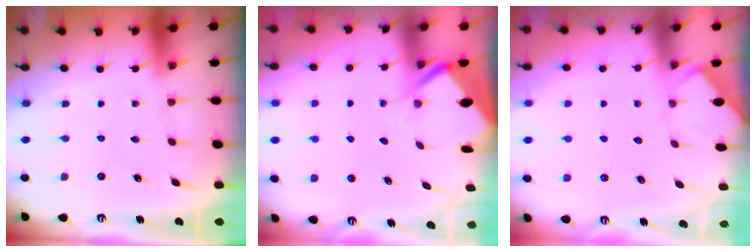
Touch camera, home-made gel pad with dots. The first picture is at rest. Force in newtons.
{"total": 3.6, "press": 3.6, "slide": 0.4}
{"total": 1.9, "press": 1.9, "slide": 0.3}